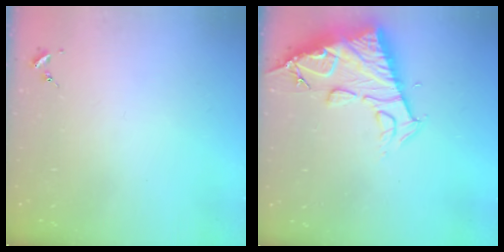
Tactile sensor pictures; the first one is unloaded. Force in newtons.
{"total": 13.5, "press": 13.4, "slide": 1.3}